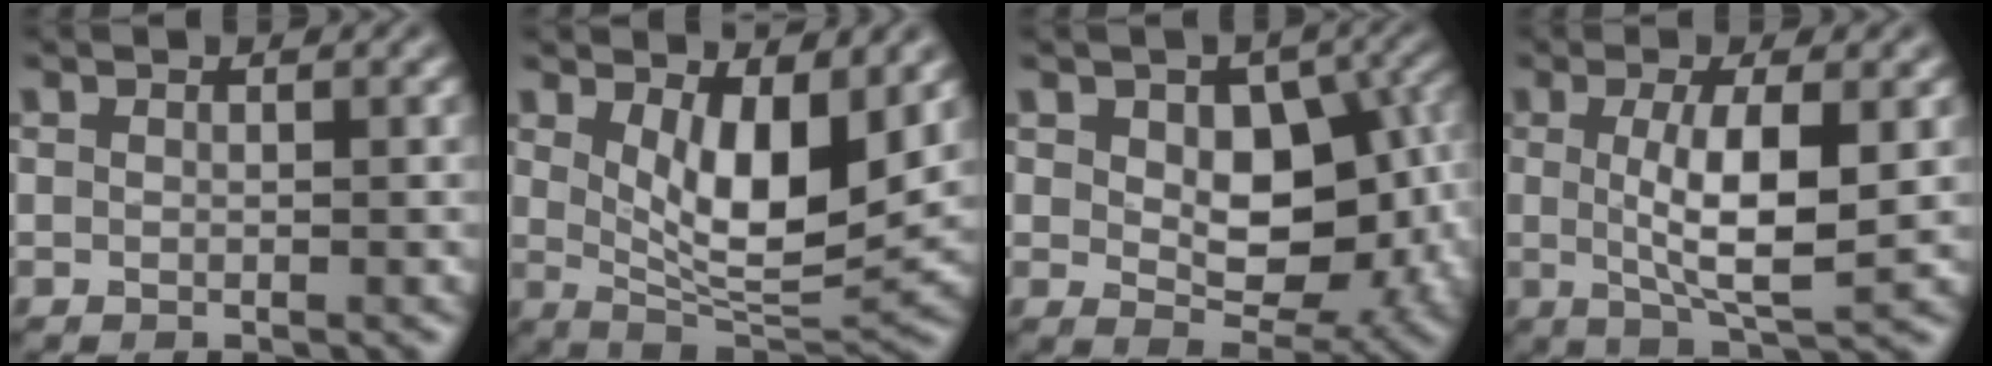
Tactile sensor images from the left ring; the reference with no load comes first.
{"total": 7.3, "force": [2.1, 2.8, 6.4], "torque": [-0.111, -0.024, 0.043]}
{"total": 9.1, "force": [0.5, 5.9, 6.9], "torque": [-0.105, -0.011, 0.017]}
{"total": 5.8, "force": [0.3, 1.4, 5.7], "torque": [-0.103, -0.007, 0.009]}